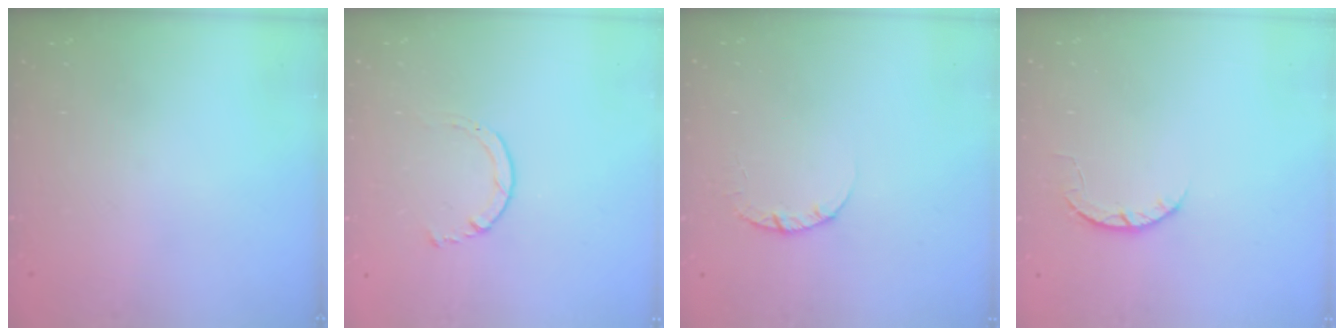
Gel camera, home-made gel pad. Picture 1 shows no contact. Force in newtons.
{"total": 2.0, "press": 1.9, "slide": 0.3}
{"total": 2.4, "press": 2.4, "slide": 0.3}
{"total": 4.5, "press": 4.5, "slide": 0.7}